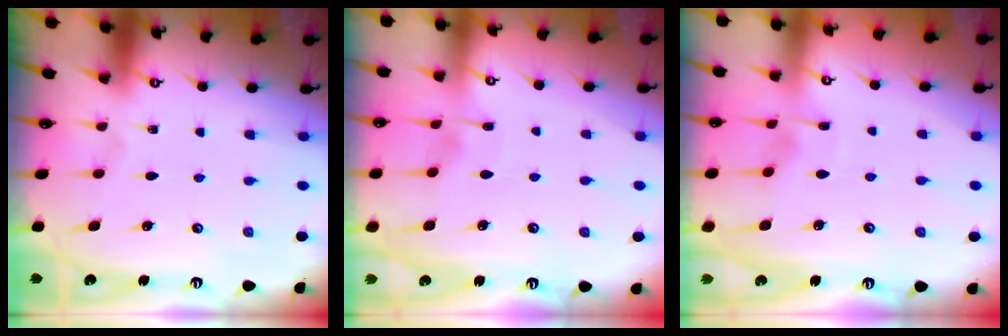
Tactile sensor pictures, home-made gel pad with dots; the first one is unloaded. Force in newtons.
{"total": 3.6, "press": 3.5, "slide": 0.4}
{"total": 2.6, "press": 2.6, "slide": 0.2}